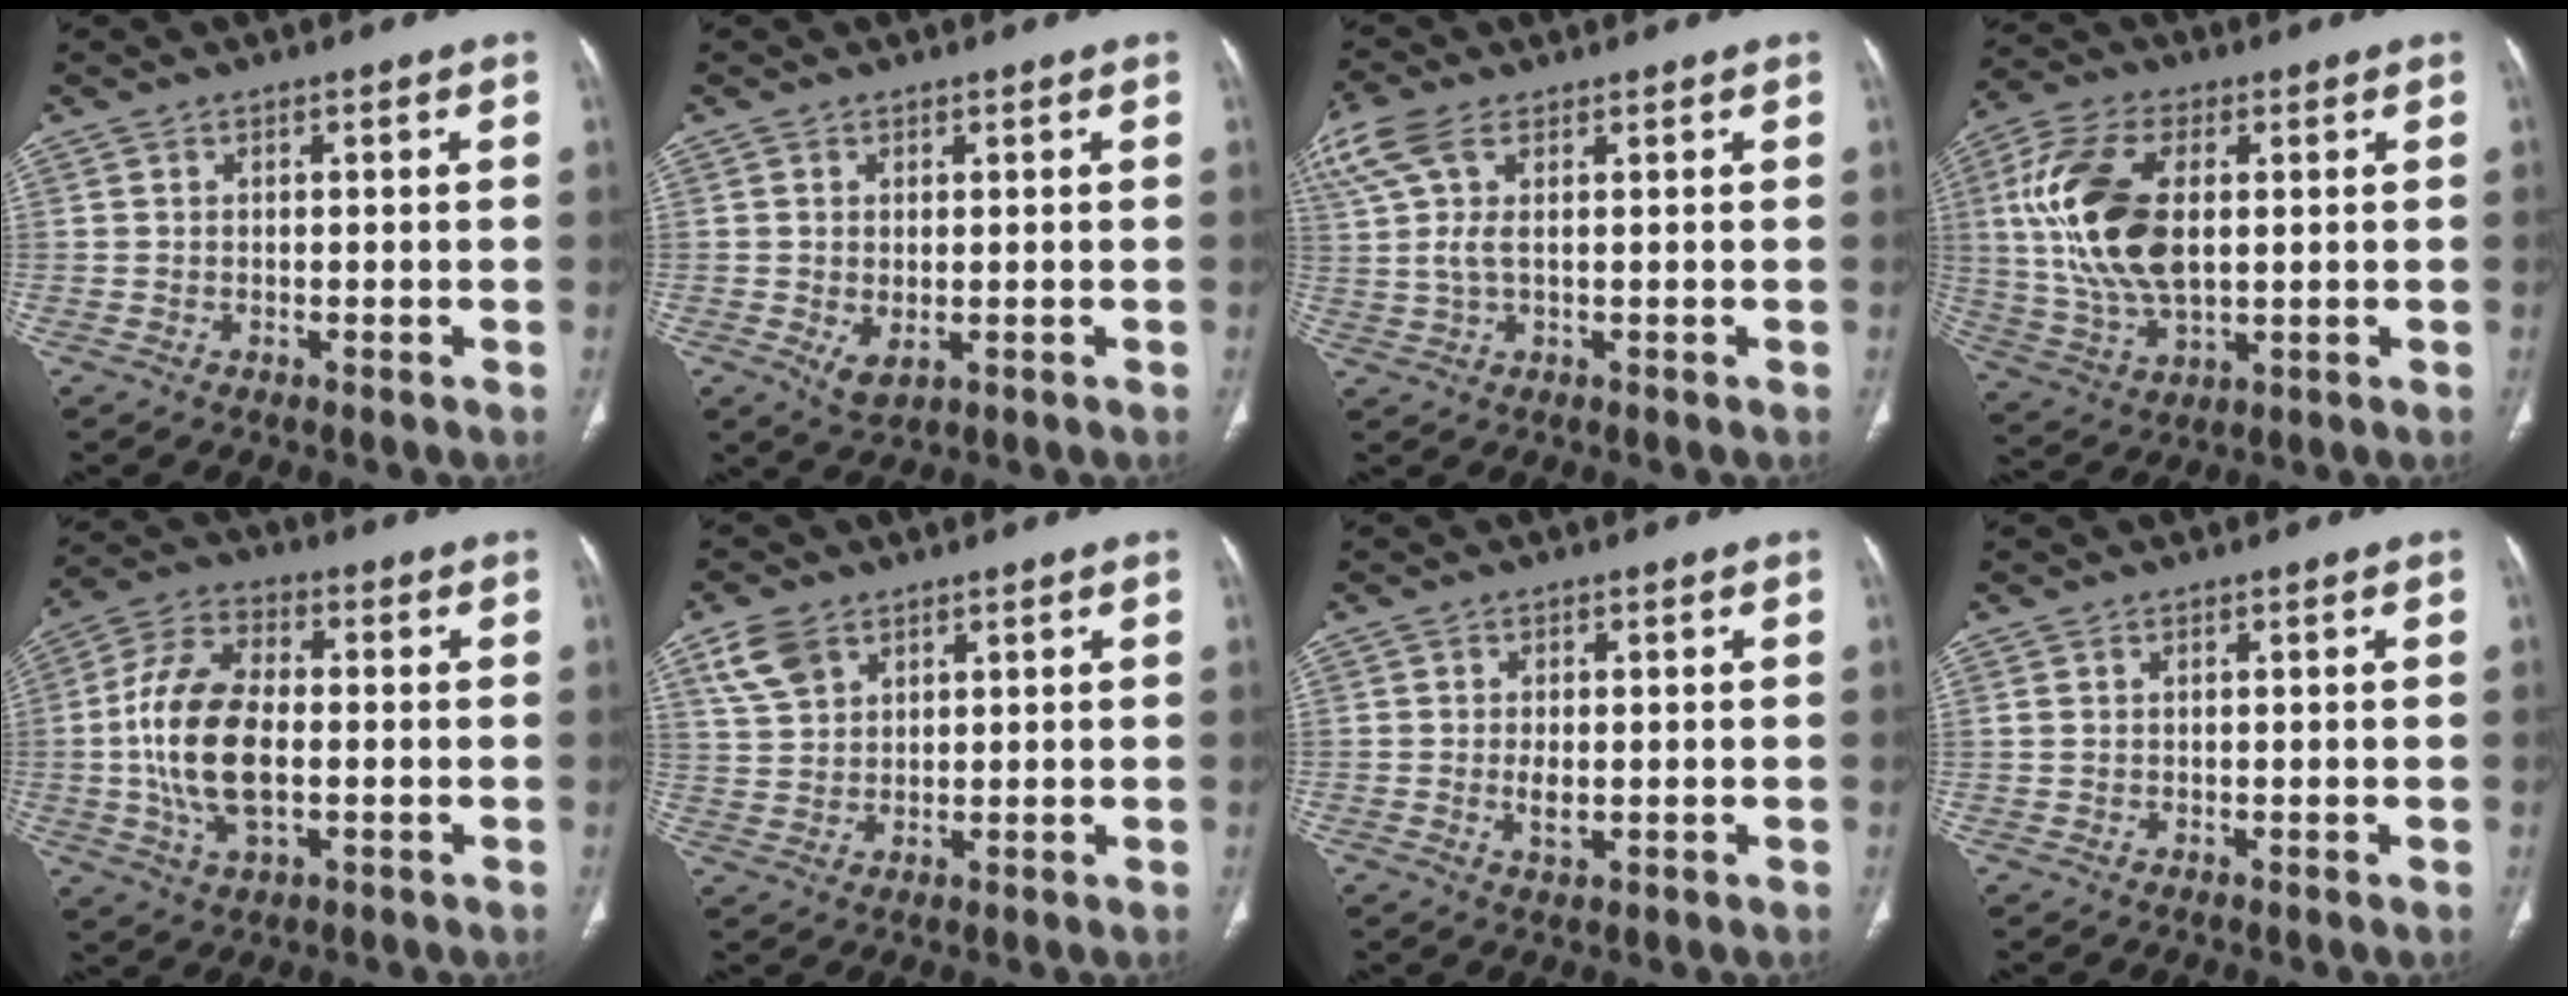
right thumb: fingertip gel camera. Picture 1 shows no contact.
{"total": 3.3, "force": [-0.4, 1.8, 2.7], "torque": [-0.049, -0.010, 0.005]}
{"total": 9.6, "force": [4.3, 4.0, 7.5], "torque": [-0.200, 0.014, 0.087]}
{"total": 17.8, "force": [2.5, 9.5, 14.8], "torque": [-0.309, -0.001, 0.051]}
{"total": 15.5, "force": [-1.2, 8.3, 13.0], "torque": [-0.261, 0.016, -0.022]}
{"total": 6.6, "force": [3.8, 4.3, 3.3], "torque": [-0.056, -0.011, 0.080]}
{"total": 2.9, "force": [-0.2, 1.6, 2.5], "torque": [-0.046, -0.005, 0.000]}
{"total": 0.5, "force": [0.2, 0.3, 0.3], "torque": [-0.009, 0.008, 0.007]}